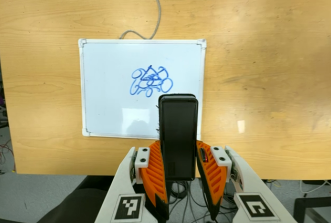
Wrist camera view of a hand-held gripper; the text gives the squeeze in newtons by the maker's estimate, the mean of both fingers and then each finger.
{"total": 6.0, "left": 4.3, "right": 7.6}